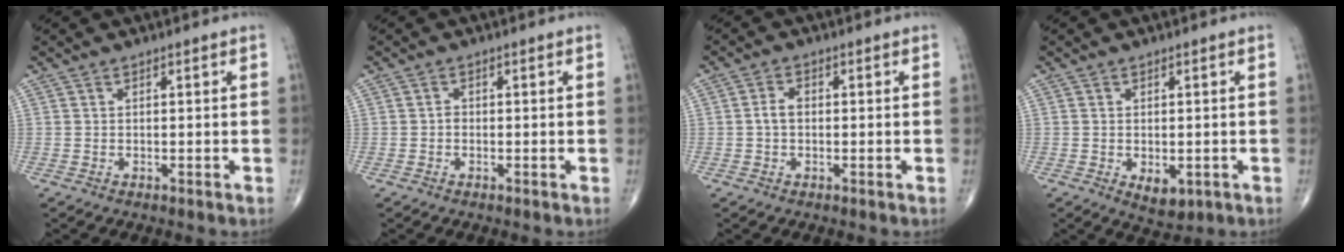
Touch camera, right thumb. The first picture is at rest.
{"total": 0.9, "force": [-0.3, 0.7, 0.5], "torque": [-0.002, 0.003, -0.009]}
{"total": 2.6, "force": [-0.2, 1.7, 1.9], "torque": [-0.035, 0.009, -0.008]}
{"total": 4.1, "force": [-1.1, 2.4, 3.1], "torque": [-0.036, -0.005, -0.006]}